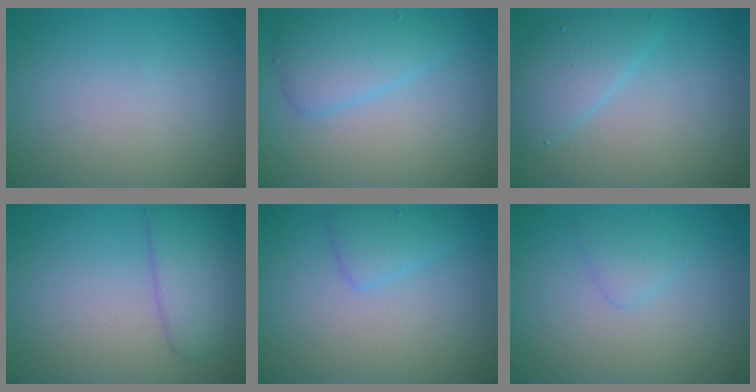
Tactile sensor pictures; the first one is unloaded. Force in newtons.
{"total": 3.5, "press": 3.5, "slide": 0.2}
{"total": 3.1, "press": 3.1, "slide": 0.3}
{"total": 3.8, "press": 3.8, "slide": 0.2}
{"total": 1.8, "press": 1.8, "slide": 0.2}
{"total": 1.4, "press": 1.4, "slide": 0.0}